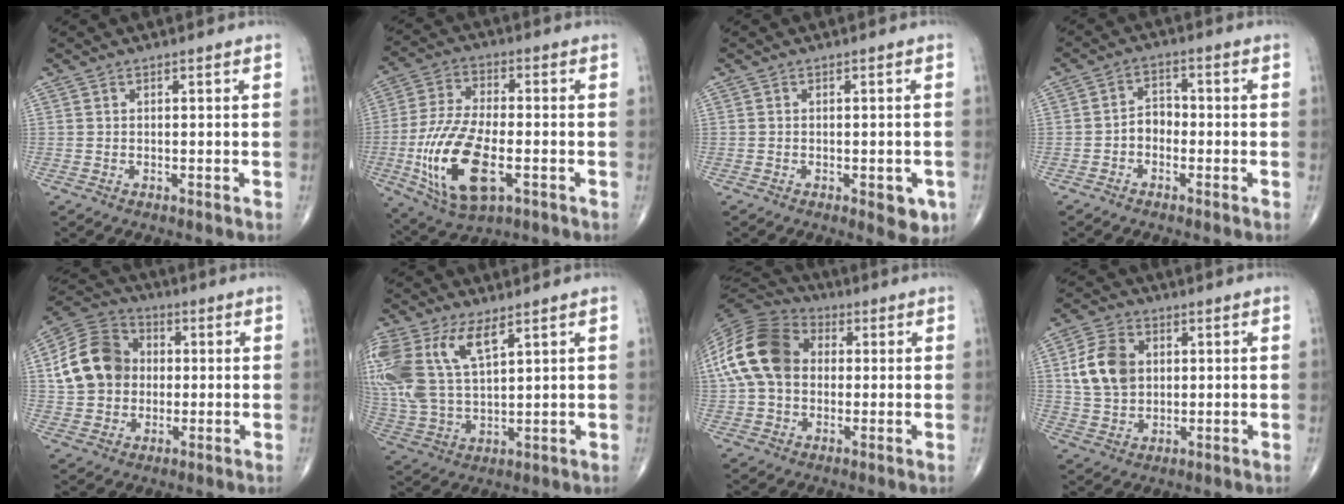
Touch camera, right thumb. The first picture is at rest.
{"total": 17.4, "force": [-4.7, 7.9, 14.7], "torque": [-0.303, 0.005, -0.076]}
{"total": 4.5, "force": [-1.7, 2.0, 3.7], "torque": [-0.027, -0.002, -0.017]}
{"total": 3.8, "force": [-1.3, 2.8, 2.2], "torque": [-0.021, 0.021, -0.034]}
{"total": 14.5, "force": [1.4, 11.9, 8.1], "torque": [-0.134, 0.020, 0.020]}
{"total": 19.0, "force": [8.3, 9.6, 14.1], "torque": [-0.336, -0.004, 0.166]}
{"total": 16.9, "force": [1.8, 12.5, 11.3], "torque": [-0.222, 0.031, 0.024]}
{"total": 10.4, "force": [2.0, 7.8, 6.7], "torque": [-0.113, 0.001, 0.039]}